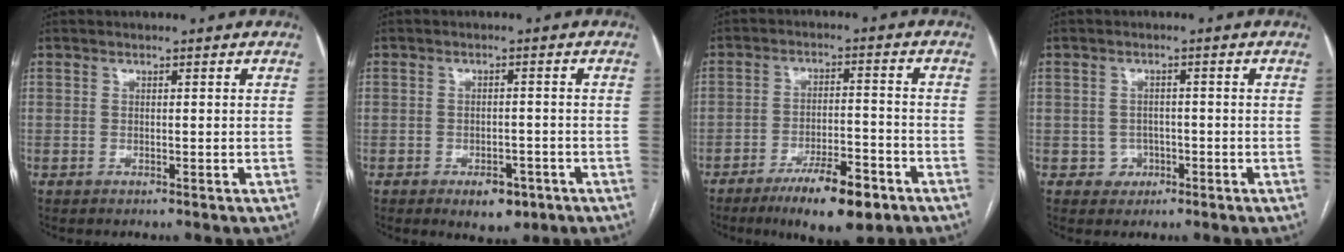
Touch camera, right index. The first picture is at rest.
{"total": 4.8, "force": [-2.8, 2.6, 3.0], "torque": [-0.034, 0.003, -0.030]}
{"total": 10.6, "force": [-6.7, 2.6, 7.8], "torque": [-0.127, -0.006, -0.103]}
{"total": 2.7, "force": [-1.0, 2.5, 0.3], "torque": [0.007, 0.011, -0.011]}